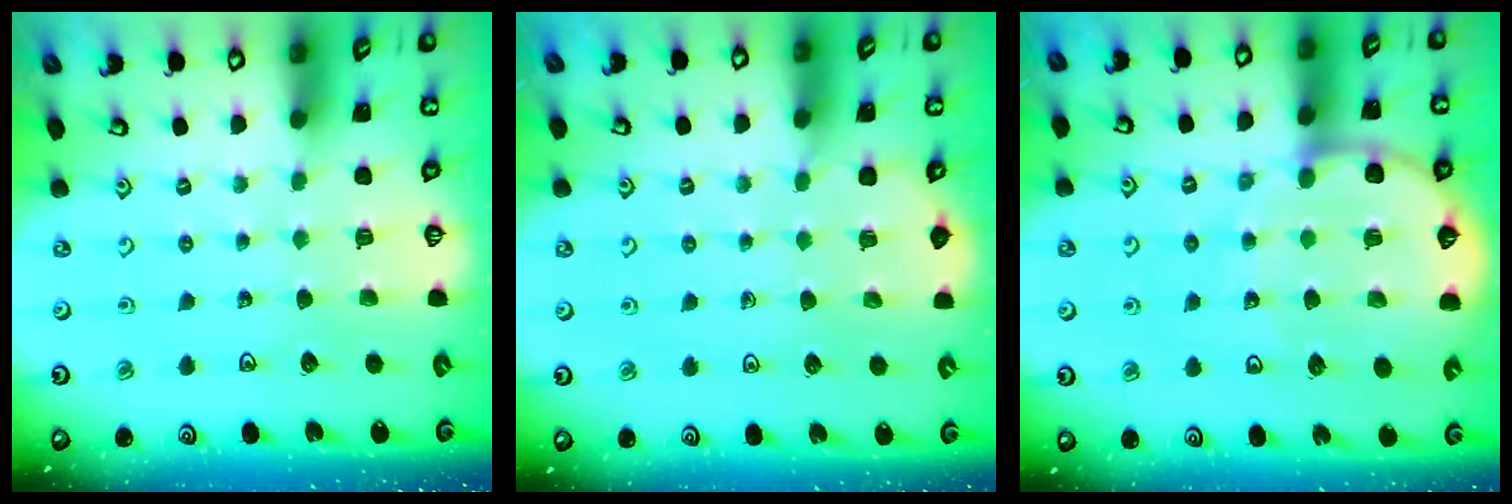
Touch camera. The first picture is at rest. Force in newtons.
{"total": 1.6, "press": 1.5, "slide": 0.3}
{"total": 11.2, "press": 10.8, "slide": 3.2}